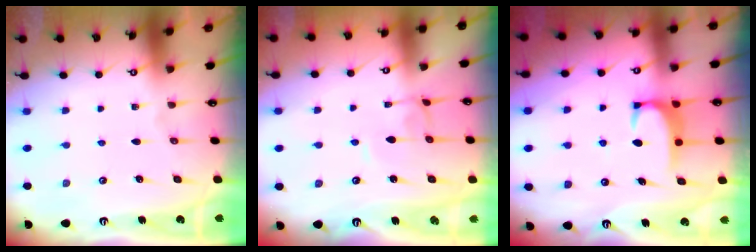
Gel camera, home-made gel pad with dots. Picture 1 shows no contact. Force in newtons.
{"total": 1.9, "press": 1.9, "slide": 0.2}
{"total": 2.0, "press": 2.0, "slide": 0.6}